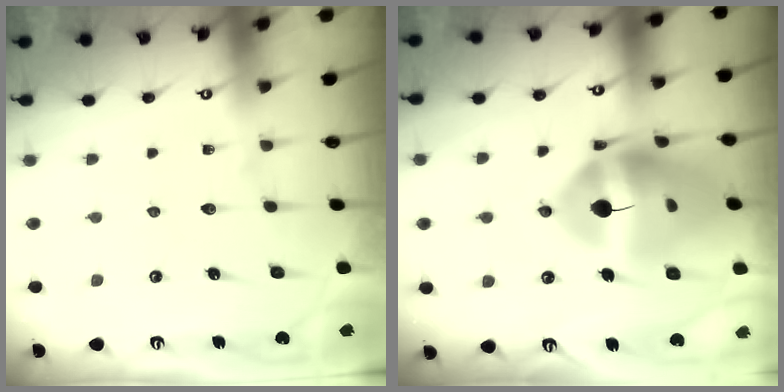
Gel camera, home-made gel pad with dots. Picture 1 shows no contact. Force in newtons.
{"total": 19.9, "press": 19.8, "slide": 2.2}